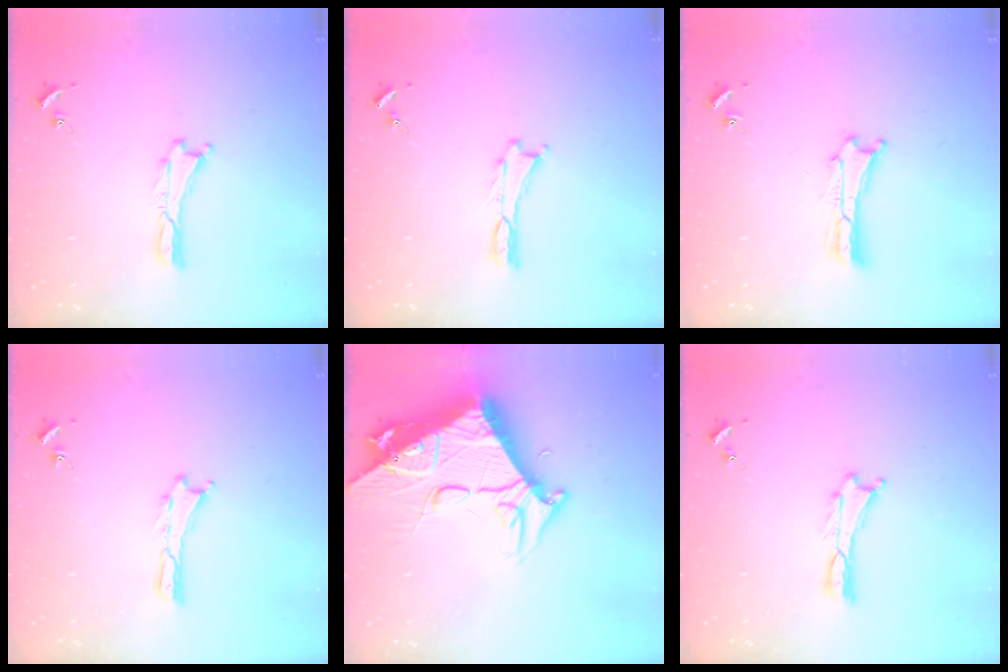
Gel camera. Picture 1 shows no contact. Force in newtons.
{"total": 0.0}
{"total": 1.2, "press": 1.2, "slide": 0.2}
{"total": 0.0}
{"total": 15.1, "press": 15.0, "slide": 1.6}
{"total": 0.0}